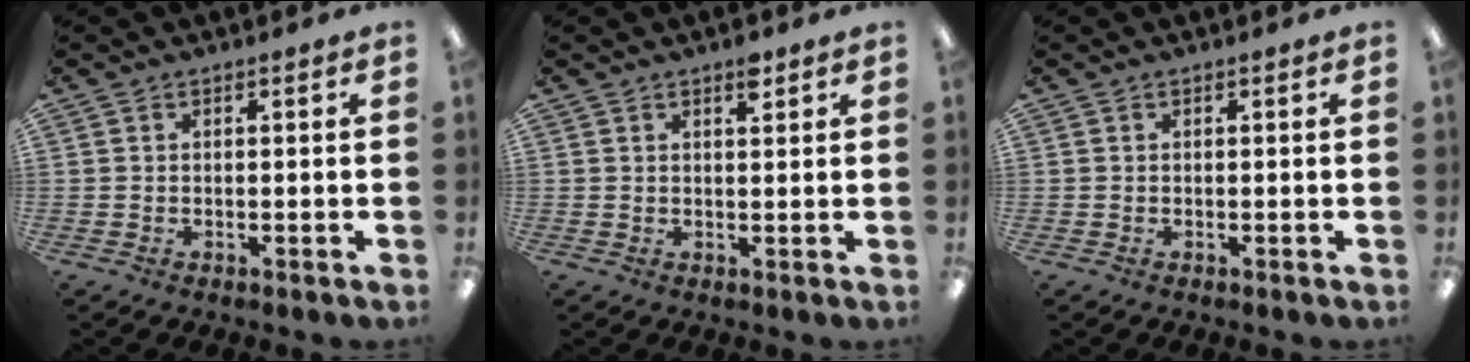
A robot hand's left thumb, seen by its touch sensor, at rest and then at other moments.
{"total": 2.7, "force": [1.9, 0.9, 1.7], "torque": [-0.021, -0.006, 0.030]}
{"total": 0.0}